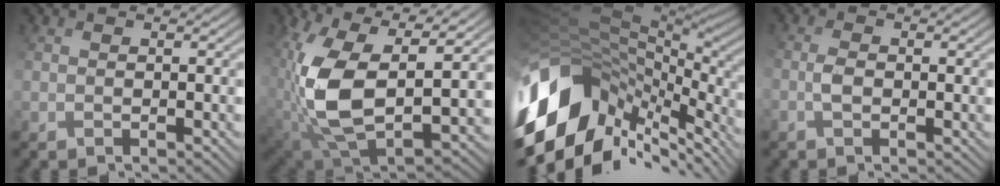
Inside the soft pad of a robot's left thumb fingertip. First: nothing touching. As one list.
[{"total": 16.8, "force": [2.1, 10.2, 13.2], "torque": [-0.293, -0.033, 0.042]}, {"total": 17.0, "force": [-5.7, 9.6, 12.8], "torque": [-0.302, -0.015, -0.086]}, {"total": 2.2, "force": [-0.5, 1.0, 1.9], "torque": [-0.039, 0.003, -0.013]}]